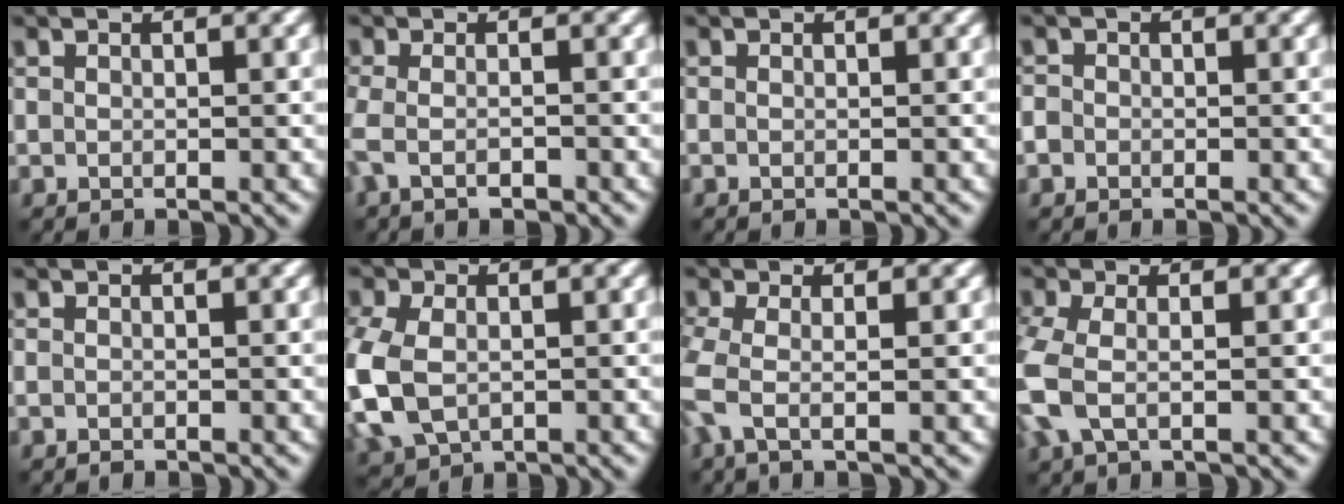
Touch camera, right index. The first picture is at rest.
{"total": 1.9, "force": [-1.2, 0.3, 1.5], "torque": [-0.041, -0.006, -0.028]}
{"total": 0.0}
{"total": 1.3, "force": [-0.8, 1.0, 0.2], "torque": [0.002, -0.001, -0.013]}
{"total": 0.6, "force": [-0.6, -0.1, 0.0], "torque": [-0.002, -0.004, -0.010]}
{"total": 7.9, "force": [-1.5, 5.4, 5.5], "torque": [-0.167, -0.021, -0.025]}
{"total": 2.9, "force": [-0.8, 0.8, 2.7], "torque": [-0.076, -0.005, -0.024]}
{"total": 5.0, "force": [-1.2, 2.6, 4.0], "torque": [-0.122, -0.004, -0.029]}